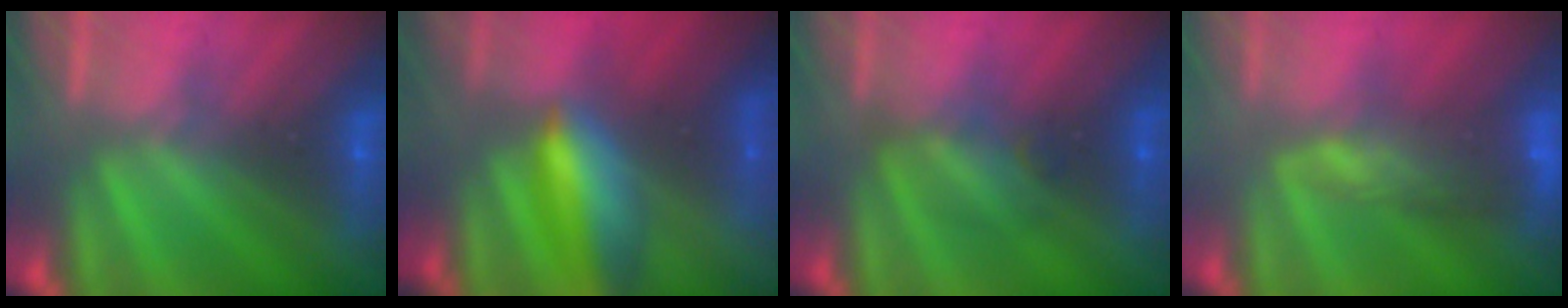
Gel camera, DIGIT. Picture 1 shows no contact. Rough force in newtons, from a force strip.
{"total": 6.1}
{"total": 2.4}
{"total": 9.6}